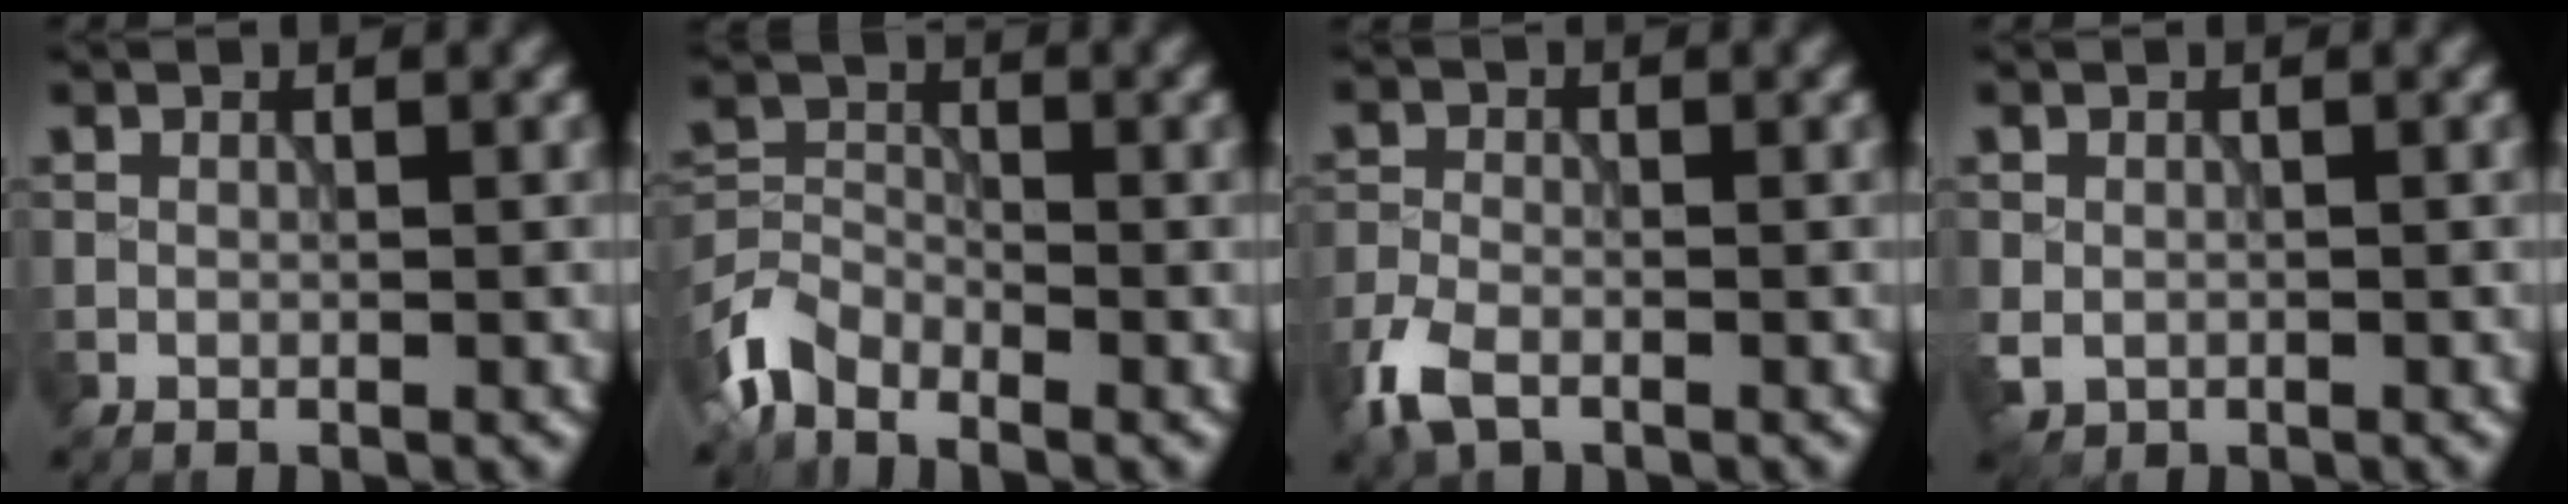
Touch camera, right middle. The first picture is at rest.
{"total": 4.5, "force": [-3.6, 2.1, 1.9], "torque": [-0.042, -0.004, -0.085]}
{"total": 3.8, "force": [-2.5, 1.8, 2.2], "torque": [-0.056, -0.009, -0.063]}
{"total": 1.7, "force": [-0.4, 1.5, 0.8], "torque": [-0.018, -0.009, -0.009]}